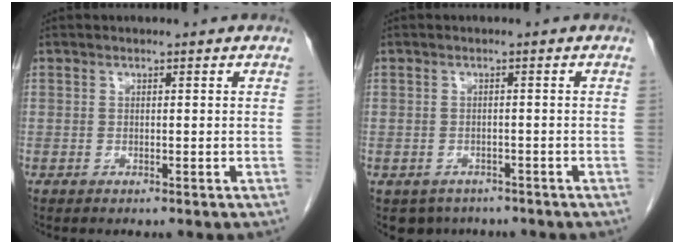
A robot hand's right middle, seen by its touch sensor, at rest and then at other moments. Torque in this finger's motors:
{"motor_torque": [0.04, -0.02, -0.02, 0.00]}